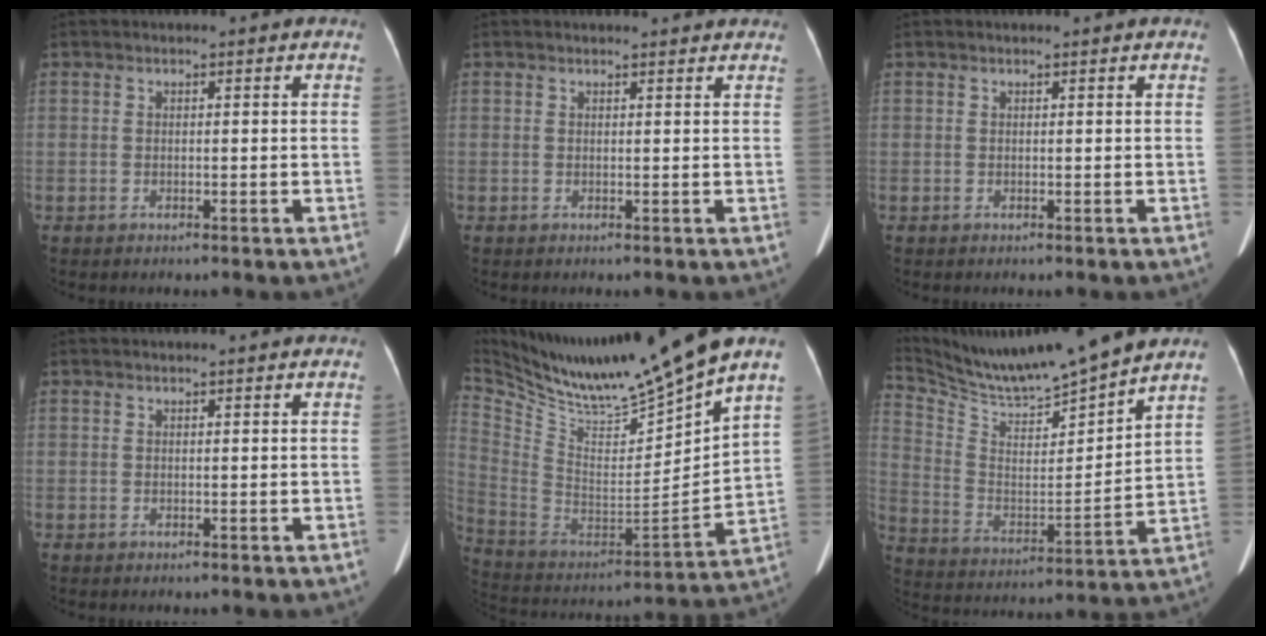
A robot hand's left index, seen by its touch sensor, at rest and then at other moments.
{"total": 3.4, "force": [3.3, 0.7, 0.6], "torque": [-0.012, 0.015, 0.033]}
{"total": 0.0}
{"total": 0.8, "force": [0.8, 0.1, 0.2], "torque": [-0.008, 0.017, 0.007]}
{"total": 21.2, "force": [18.1, -1.2, 11.0], "torque": [-0.210, -0.048, 0.320]}
{"total": 16.2, "force": [15.2, -0.9, 5.6], "torque": [-0.121, -0.020, 0.267]}